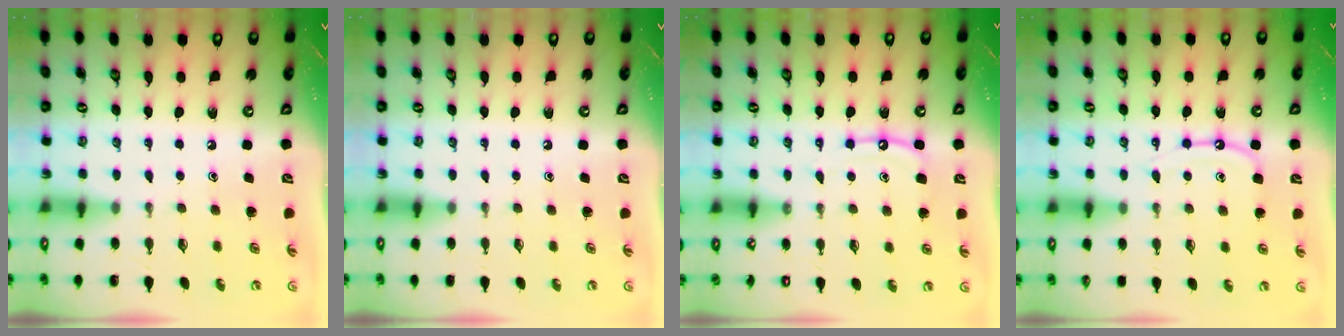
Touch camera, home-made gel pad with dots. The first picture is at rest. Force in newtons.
{"total": 0.0}
{"total": 7.7, "press": 7.6, "slide": 0.7}
{"total": 9.8, "press": 9.7, "slide": 1.0}